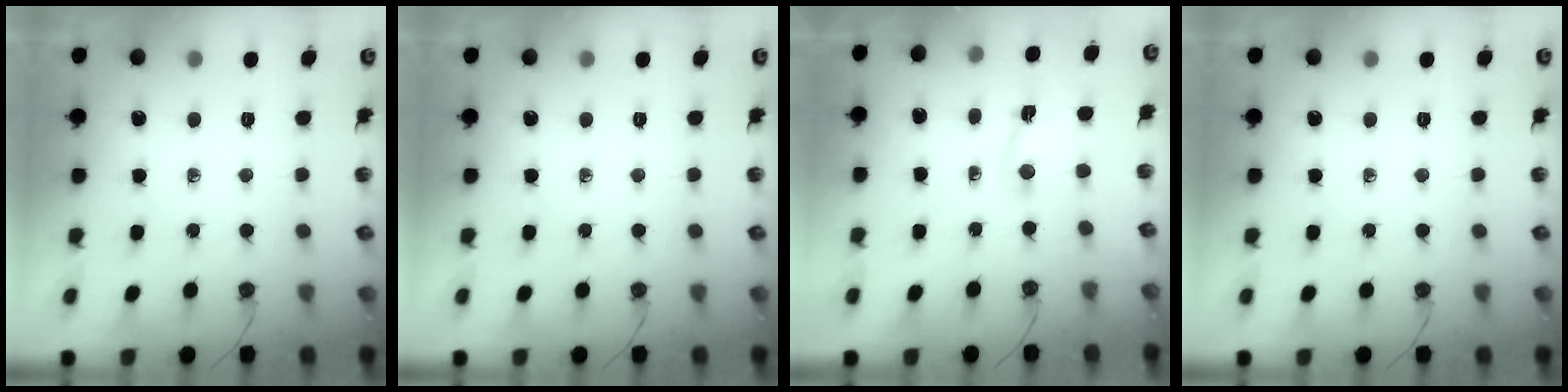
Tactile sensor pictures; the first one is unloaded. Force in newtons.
{"total": 0.0}
{"total": 1.5, "press": 1.4, "slide": 0.4}
{"total": 0.0}